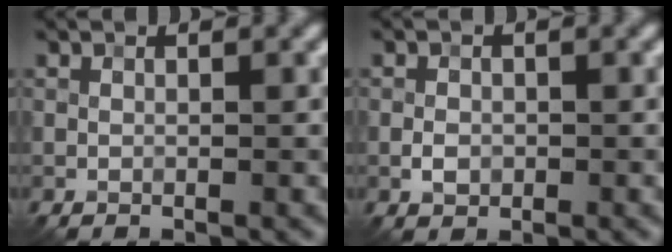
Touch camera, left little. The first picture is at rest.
{"total": 1.4, "force": [-0.3, 1.1, 0.8], "torque": [-0.012, -0.001, -0.009]}